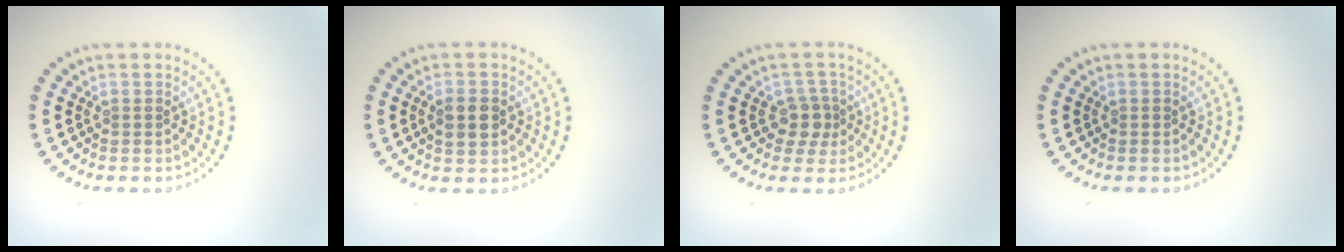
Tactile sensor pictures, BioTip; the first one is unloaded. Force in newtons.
{"total": 2.2, "press": 2.2, "slide": 0.2}
{"total": 2.3, "press": 1.9, "slide": 1.3}
{"total": 0.0}